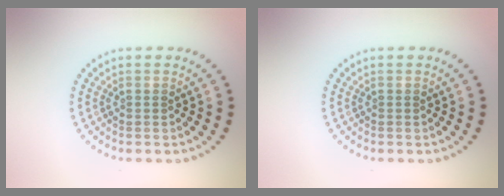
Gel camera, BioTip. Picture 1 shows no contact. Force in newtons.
{"total": 0.0}